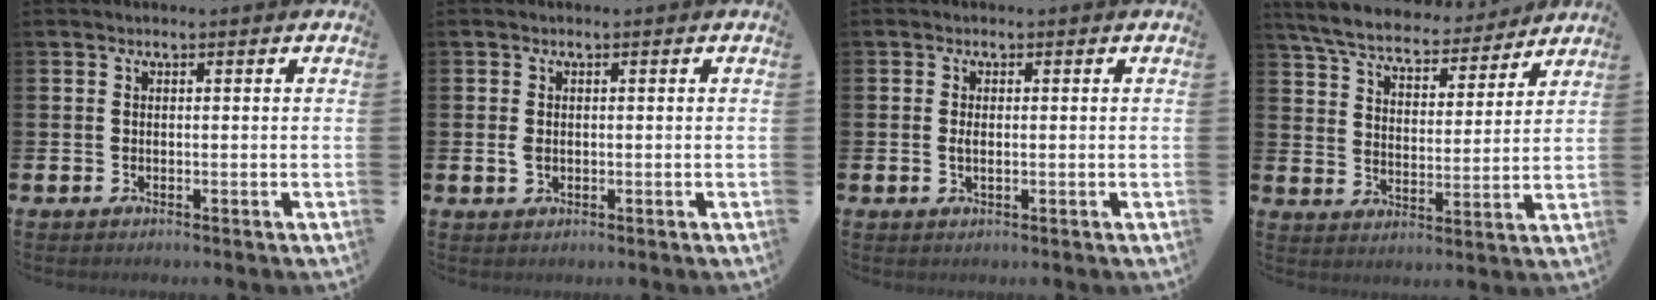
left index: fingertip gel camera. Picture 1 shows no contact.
{"total": 1.1, "force": [-0.5, 0.8, 0.6], "torque": [-0.007, 0.005, -0.011]}
{"total": 1.3, "force": [0.0, 0.5, 1.1], "torque": [-0.015, 0.000, -0.003]}
{"total": 6.5, "force": [6.2, 1.4, 1.3], "torque": [-0.060, -0.044, 0.107]}